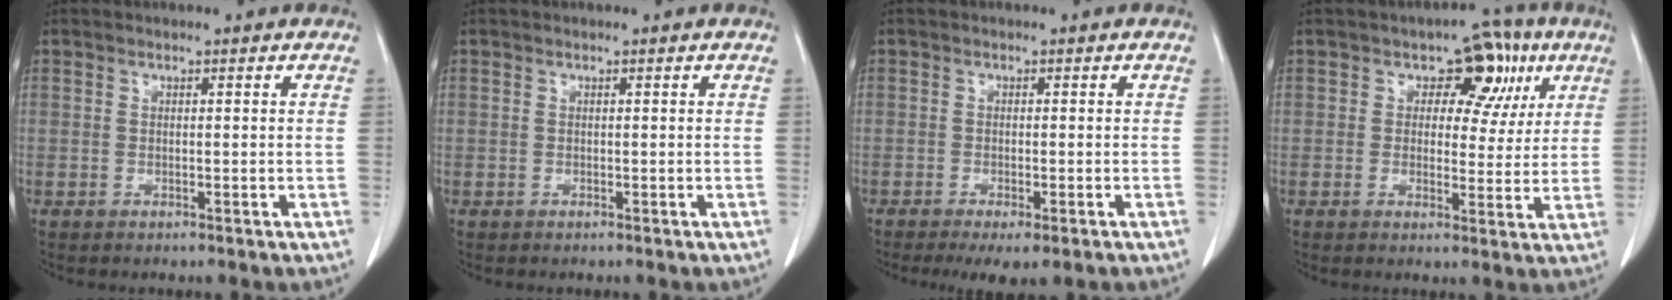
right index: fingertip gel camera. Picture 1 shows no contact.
{"total": 0.0}
{"total": 5.6, "force": [-3.9, 1.4, 3.8], "torque": [-0.050, -0.014, -0.056]}
{"total": 7.9, "force": [3.2, 5.3, 4.9], "torque": [-0.036, 0.019, 0.037]}